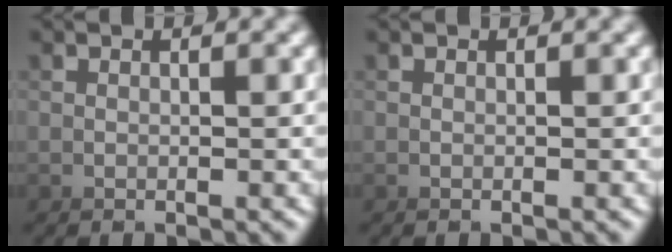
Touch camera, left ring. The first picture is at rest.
{"total": 0.0}